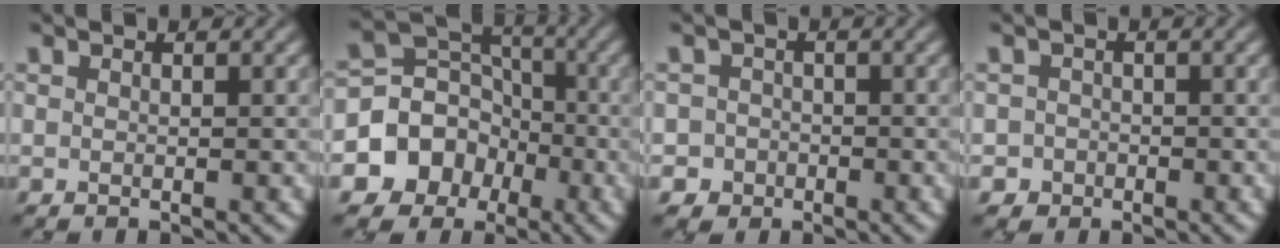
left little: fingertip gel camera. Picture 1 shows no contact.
{"total": 6.6, "force": [-2.5, 5.7, 2.1], "torque": [-0.019, 0.011, -0.068]}
{"total": 2.6, "force": [-1.2, 2.3, 0.0], "torque": [0.030, 0.004, -0.025]}
{"total": 1.6, "force": [-0.8, 1.4, -0.1], "torque": [0.021, 0.008, -0.015]}